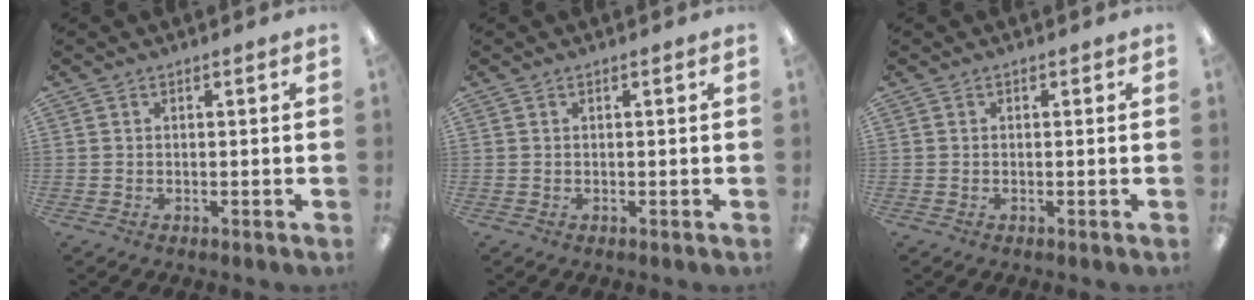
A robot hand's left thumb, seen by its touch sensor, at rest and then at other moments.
{"total": 0.6, "force": [0.0, -0.1, 0.6], "torque": [-0.008, -0.002, 0.001]}
{"total": 0.0}